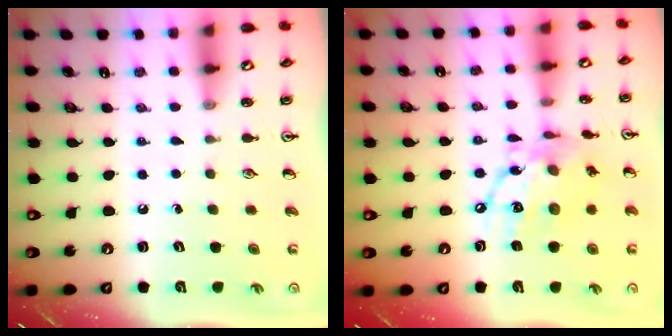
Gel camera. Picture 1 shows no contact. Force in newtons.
{"total": 14.9, "press": 14.9, "slide": 1.1}